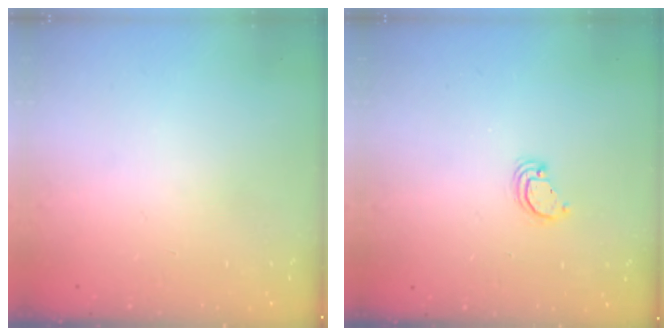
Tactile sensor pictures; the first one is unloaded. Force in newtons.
{"total": 3.3, "press": 3.3, "slide": 0.2}